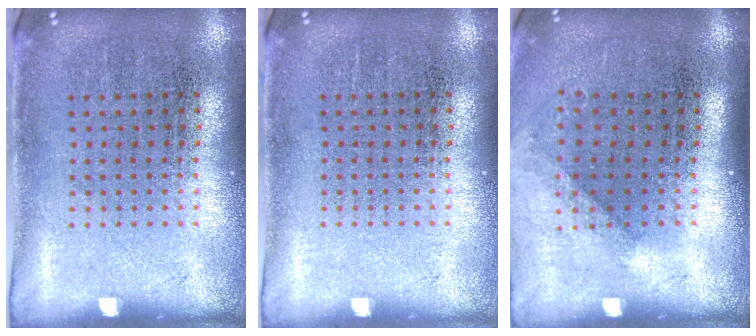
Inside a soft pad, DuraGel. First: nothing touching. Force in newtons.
{"total": 0.0}
{"total": 1.2, "press": 0.9, "slide": 0.7}